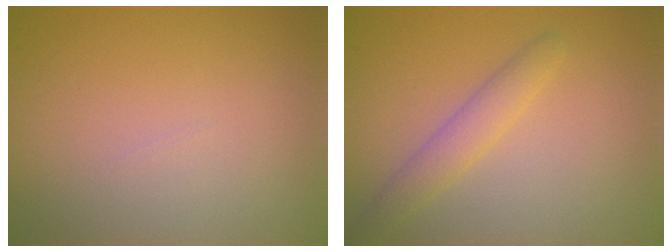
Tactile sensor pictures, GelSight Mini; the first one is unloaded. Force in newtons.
{"total": 2.4, "press": 2.4, "slide": 0.2}